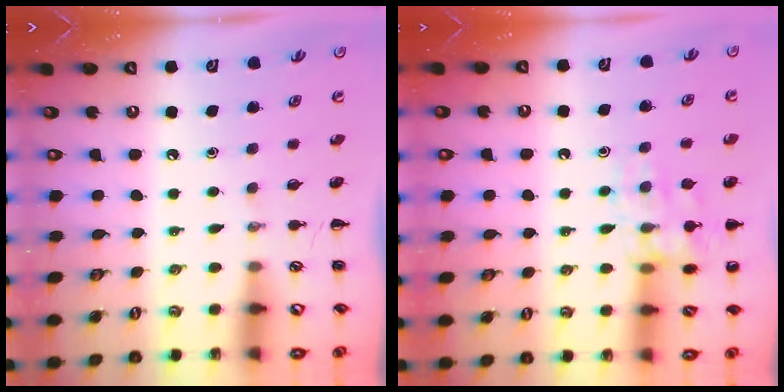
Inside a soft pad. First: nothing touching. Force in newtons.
{"total": 12.7, "press": 12.7, "slide": 0.7}